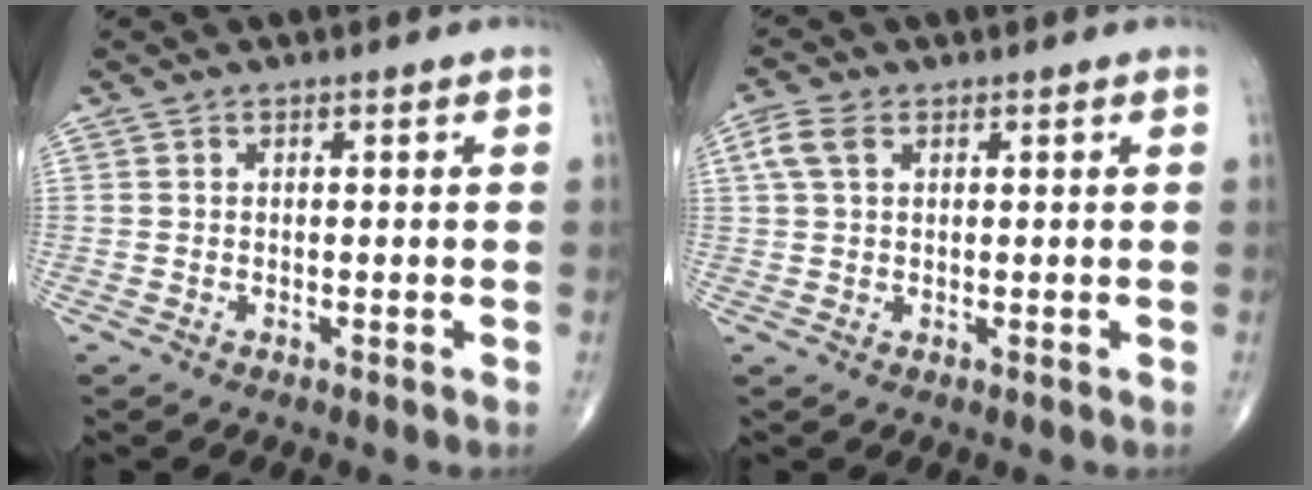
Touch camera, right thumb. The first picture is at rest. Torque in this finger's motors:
{"motor_torque": [0.00, 0.01, 0.21, 0.17, 0.02]}